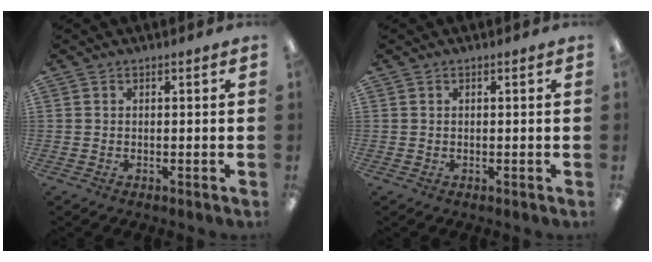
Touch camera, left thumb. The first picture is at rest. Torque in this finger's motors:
{"motor_torque": [0.01, 0.00, 0.05, -0.09, 0.01]}